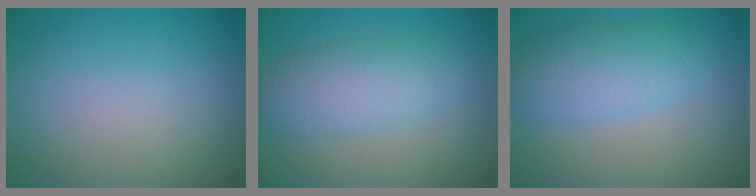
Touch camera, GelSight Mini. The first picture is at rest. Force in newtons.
{"total": 4.4, "press": 4.4, "slide": 0.3}
{"total": 4.7, "press": 4.7, "slide": 0.1}